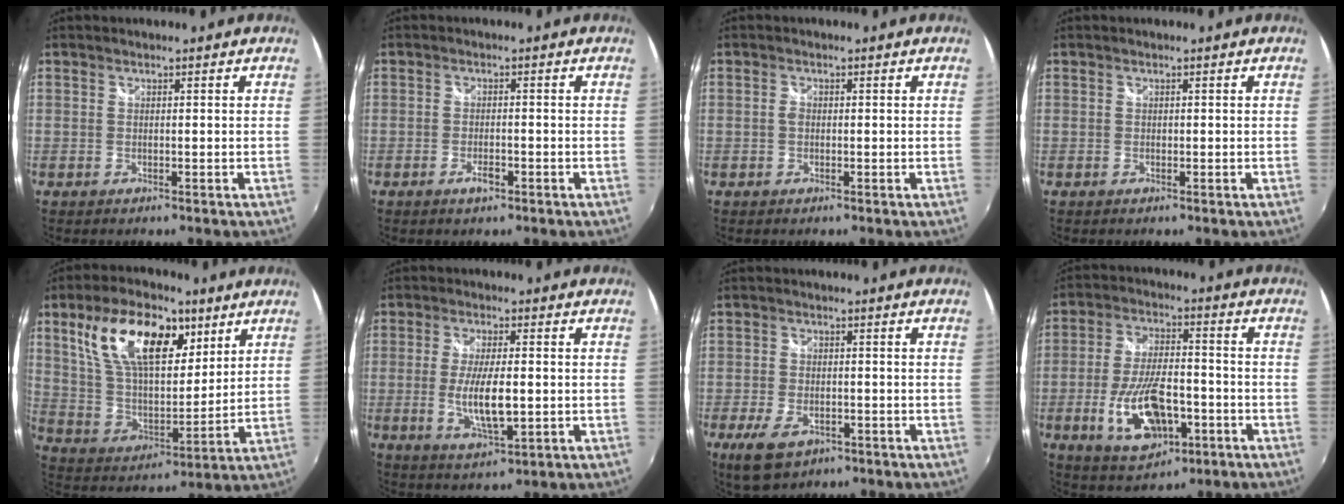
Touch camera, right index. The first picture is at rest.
{"total": 2.3, "force": [-1.4, 0.8, 1.6], "torque": [-0.035, -0.003, -0.026]}
{"total": 1.0, "force": [-0.1, 0.8, 0.6], "torque": [-0.010, 0.002, -0.004]}
{"total": 0.0}
{"total": 20.2, "force": [9.8, 10.2, 14.3], "torque": [-0.273, 0.023, 0.181]}
{"total": 8.7, "force": [-1.1, 2.5, 8.2], "torque": [-0.158, -0.014, -0.016]}
{"total": 7.7, "force": [-4.0, 4.2, 5.0], "torque": [-0.119, -0.018, -0.066]}
{"total": 13.7, "force": [-4.9, 6.2, 11.2], "torque": [-0.232, -0.009, -0.075]}